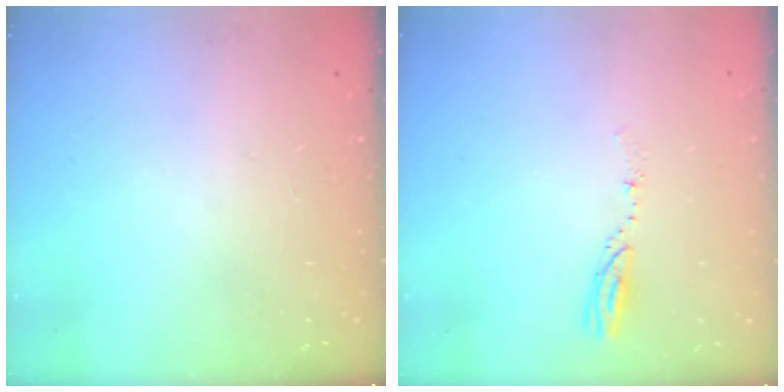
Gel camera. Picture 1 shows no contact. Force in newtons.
{"total": 3.9, "press": 3.9, "slide": 0.3}